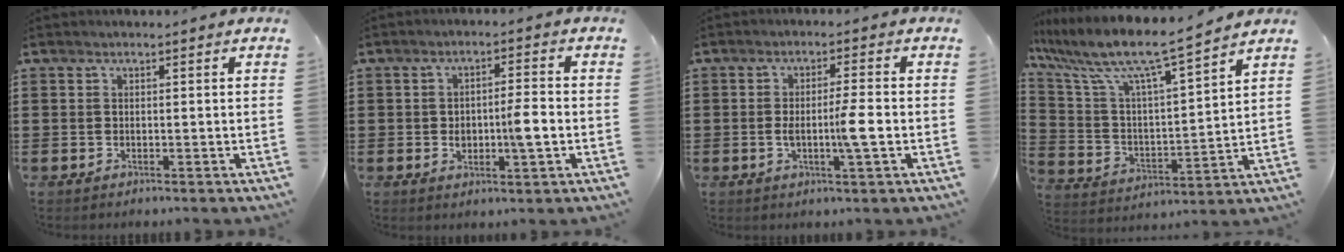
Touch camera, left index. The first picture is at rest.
{"total": 5.2, "force": [-0.7, 1.5, 5.0], "torque": [-0.079, 0.001, -0.016]}
{"total": 5.3, "force": [-0.9, 0.2, 5.2], "torque": [-0.098, -0.006, -0.022]}
{"total": 9.2, "force": [7.8, 0.6, 4.9], "torque": [-0.131, -0.054, 0.123]}